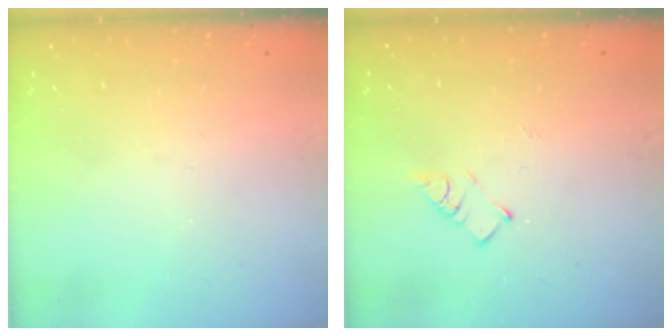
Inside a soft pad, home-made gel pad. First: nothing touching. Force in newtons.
{"total": 3.1, "press": 3.0, "slide": 0.3}